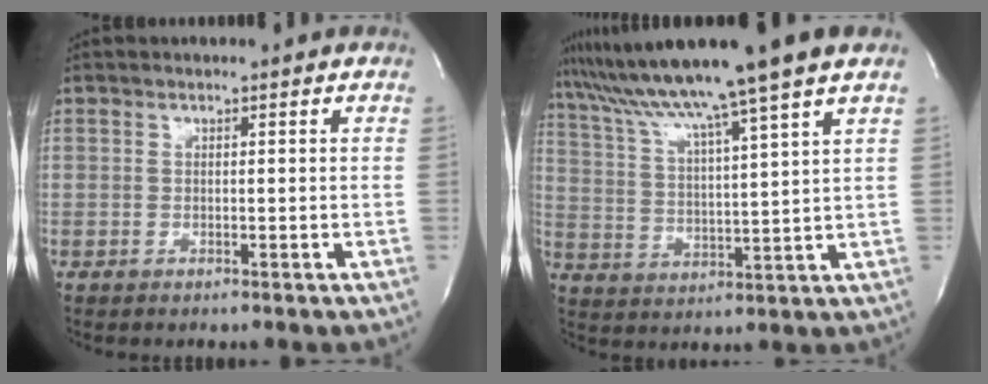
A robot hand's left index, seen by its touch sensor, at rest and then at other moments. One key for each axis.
{"total": 15.1, "fx": 12.0, "fy": -2.2, "fz": 8.9, "tx": -0.156, "ty": 0.007, "tz": 0.191}